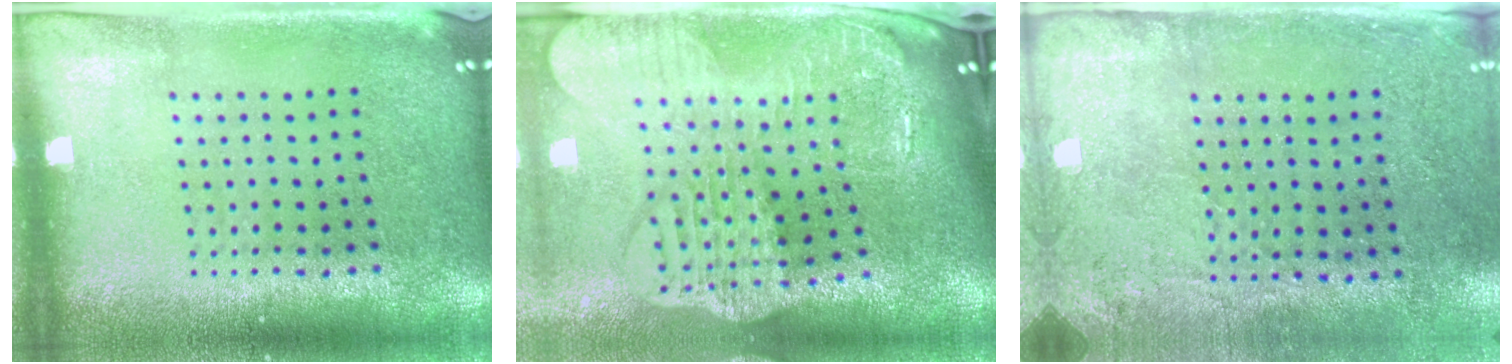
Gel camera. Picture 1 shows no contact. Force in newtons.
{"total": 4.4, "press": 3.4, "slide": 2.9}
{"total": 2.9, "press": 2.3, "slide": 1.6}